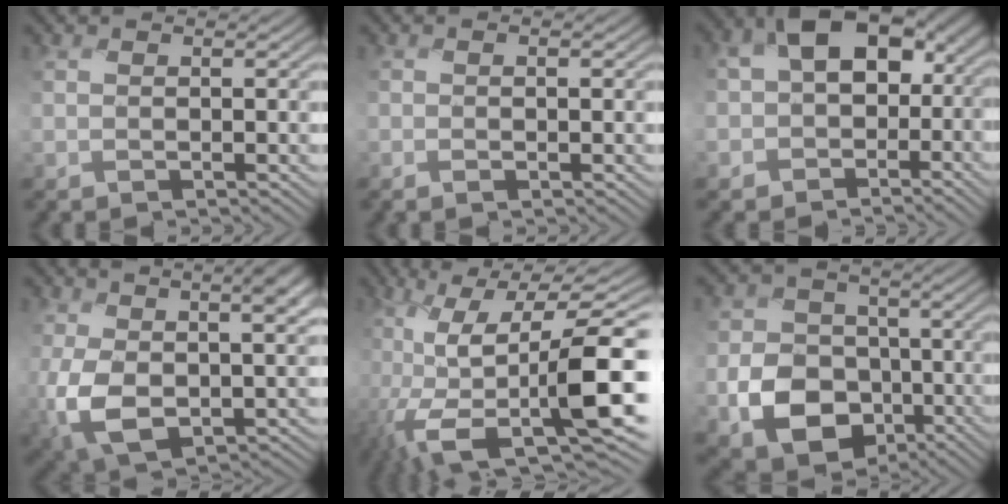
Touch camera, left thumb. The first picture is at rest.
{"total": 0.6, "force": [-0.3, 0.0, 0.5], "torque": [-0.003, 0.002, -0.007]}
{"total": 11.0, "force": [-0.6, 8.7, 6.7], "torque": [-0.121, -0.027, -0.017]}
{"total": 11.0, "force": [1.2, 6.0, 9.2], "torque": [-0.204, -0.022, 0.030]}
{"total": 15.9, "force": [-5.5, 7.9, 12.7], "torque": [-0.237, -0.025, -0.097]}
{"total": 9.6, "force": [-4.0, 7.6, 4.2], "torque": [-0.085, -0.025, -0.085]}